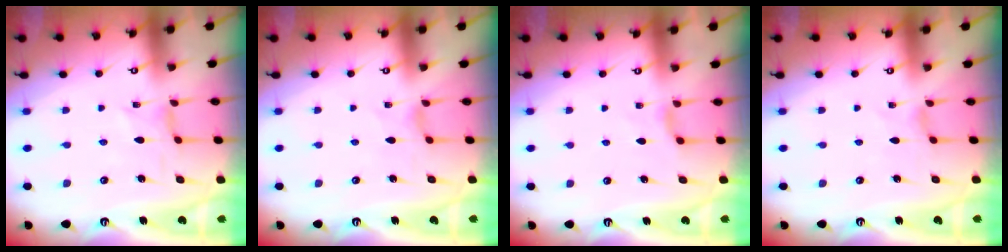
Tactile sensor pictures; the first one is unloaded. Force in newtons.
{"total": 1.3, "press": 1.3, "slide": 0.2}
{"total": 2.9, "press": 2.9, "slide": 0.5}
{"total": 0.6, "press": 0.6, "slide": 0.2}